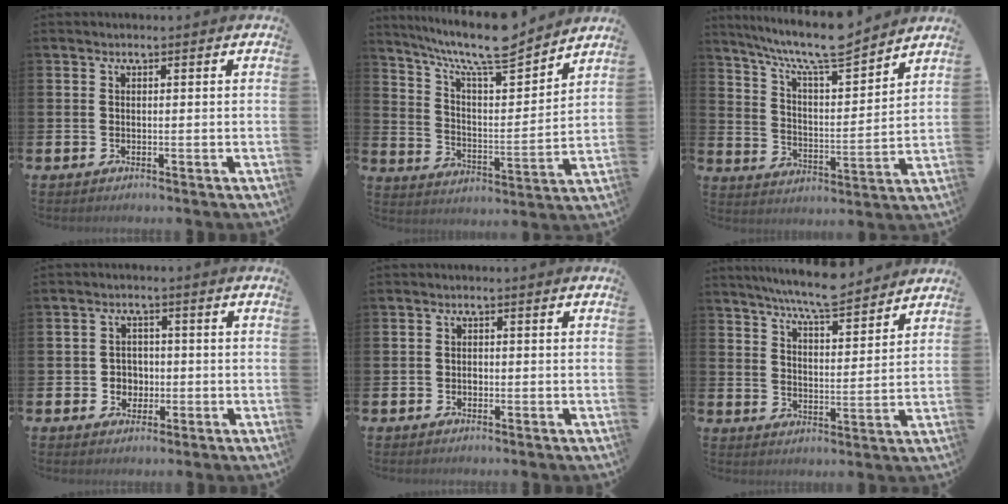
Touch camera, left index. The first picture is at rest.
{"total": 10.9, "force": [9.5, 2.0, 4.8], "torque": [-0.108, -0.067, 0.164]}
{"total": 10.3, "force": [9.1, 1.5, 4.4], "torque": [-0.106, -0.060, 0.158]}
{"total": 3.0, "force": [-0.6, 2.8, 0.8], "torque": [-0.018, 0.004, -0.019]}
{"total": 1.1, "force": [-0.4, 0.9, 0.4], "torque": [-0.007, 0.005, -0.010]}
{"total": 7.6, "force": [7.3, 0.4, 2.1], "torque": [-0.061, -0.042, 0.130]}